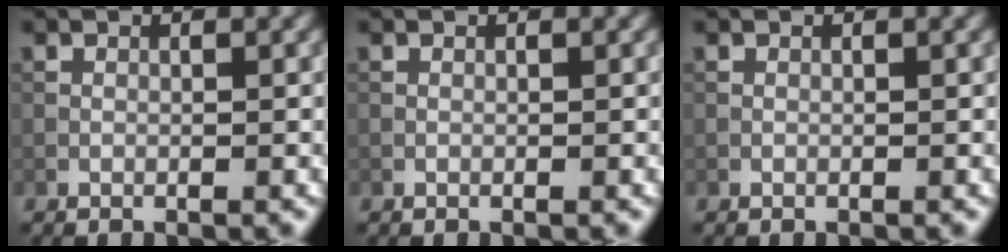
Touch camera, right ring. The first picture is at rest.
{"total": 0.0}
{"total": 0.0}